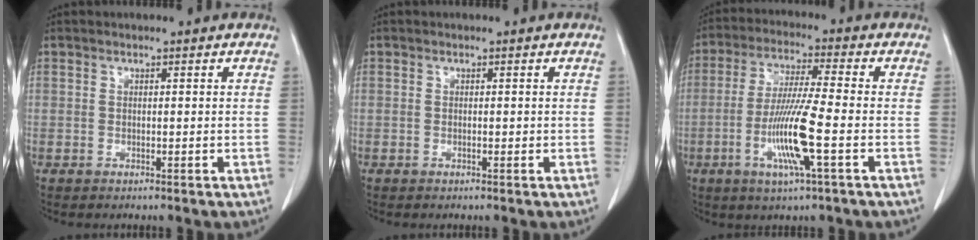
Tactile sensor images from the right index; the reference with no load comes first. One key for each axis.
{"total": 0.0}
{"total": 10.7, "fx": -3.1, "fy": -0.3, "fz": 10.2, "tx": -0.202, "ty": -0.014, "tz": -0.062}